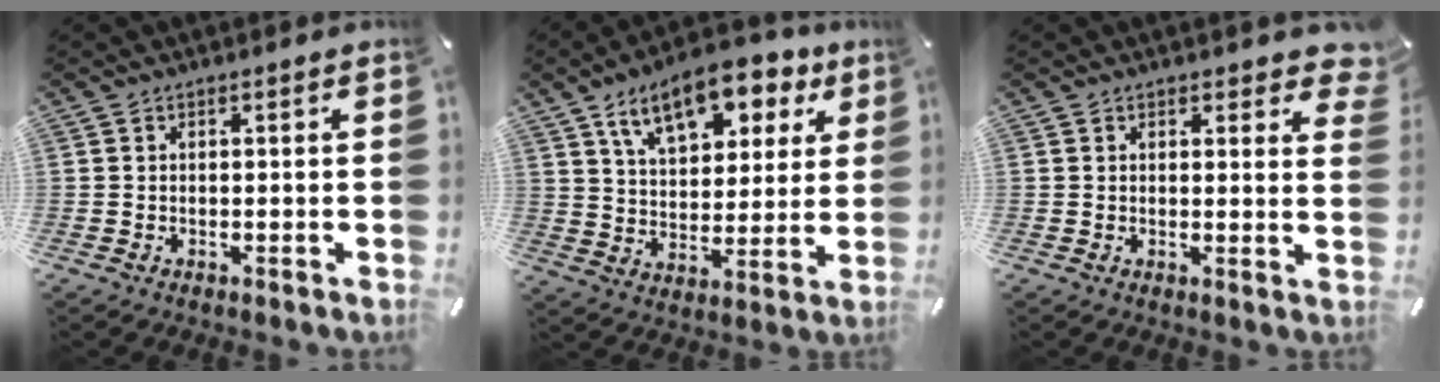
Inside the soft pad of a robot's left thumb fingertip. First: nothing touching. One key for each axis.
{"total": 14.8, "fx": 9.3, "fy": 7.8, "fz": 8.4, "tx": -0.139, "ty": -0.037, "tz": 0.162}
{"total": 2.5, "fx": 2.0, "fy": 1.1, "fz": 1.1, "tx": -0.003, "ty": -0.011, "tz": 0.030}